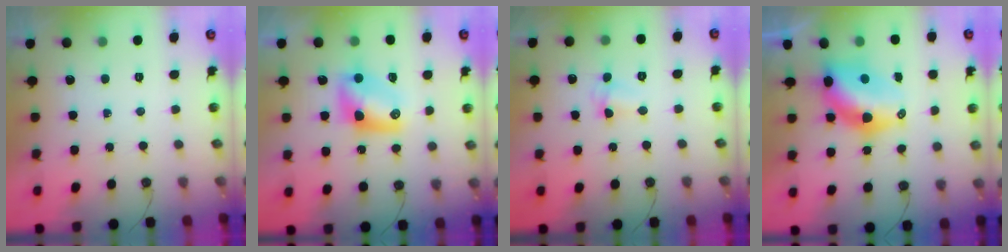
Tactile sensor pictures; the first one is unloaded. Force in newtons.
{"total": 9.3, "press": 9.3, "slide": 0.4}
{"total": 2.7, "press": 2.6, "slide": 0.5}
{"total": 10.4, "press": 10.4, "slide": 0.9}